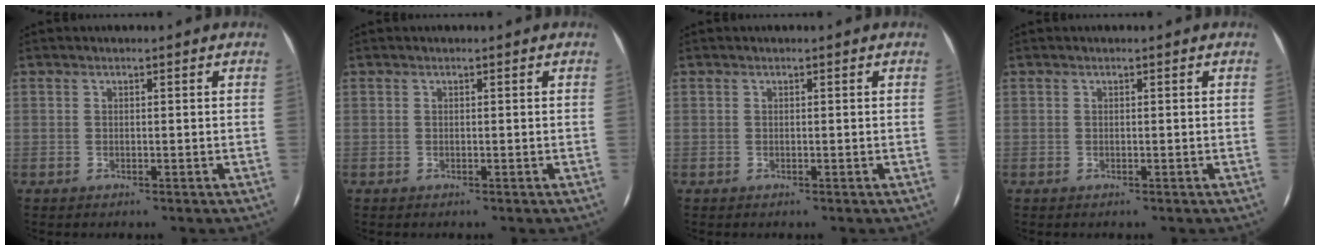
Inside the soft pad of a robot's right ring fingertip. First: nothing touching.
{"total": 0.0}
{"total": 0.0}
{"total": 0.0}